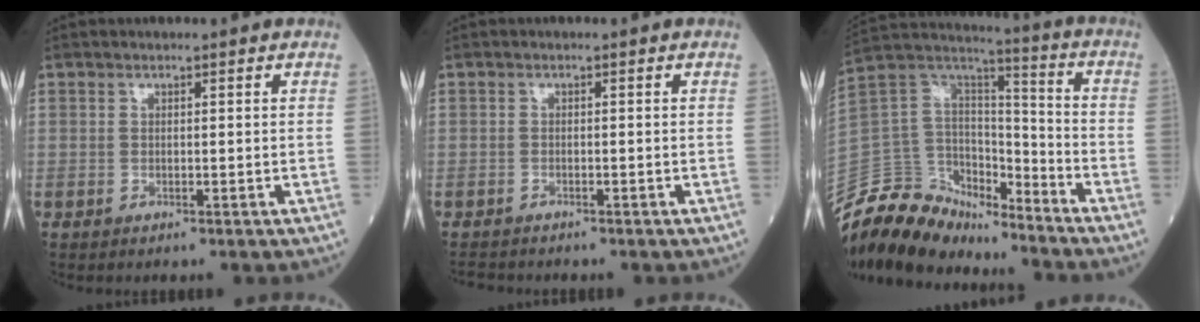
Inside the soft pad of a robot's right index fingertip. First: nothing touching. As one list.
[{"total": 1.9, "force": [-1.8, 0.7, 0.0], "torque": [-0.004, -0.003, -0.032]}, {"total": 20.0, "force": [-17.9, 7.2, 5.4], "torque": [-0.123, 0.047, -0.317]}]